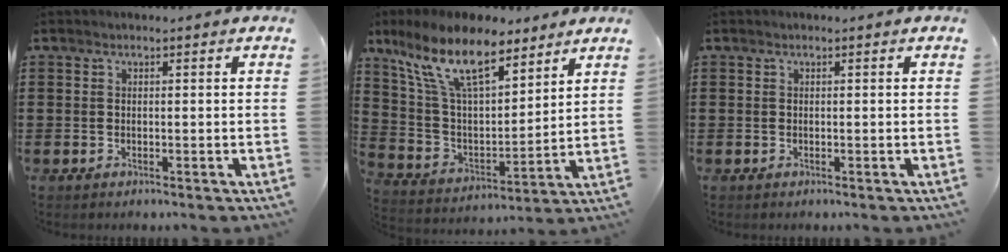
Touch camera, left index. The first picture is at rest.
{"total": 13.4, "force": [9.4, 4.5, 8.5], "torque": [-0.193, -0.028, 0.169]}
{"total": 0.0}